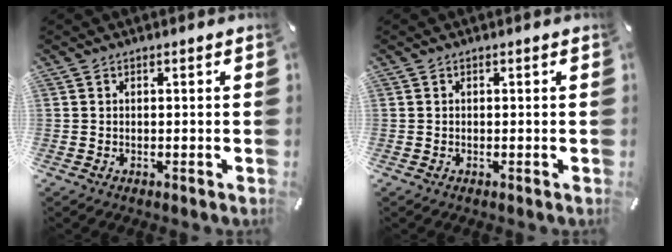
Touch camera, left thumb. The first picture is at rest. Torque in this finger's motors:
{"motor_torque": [0.00, 0.00, -0.03, 0.03, 0.00]}